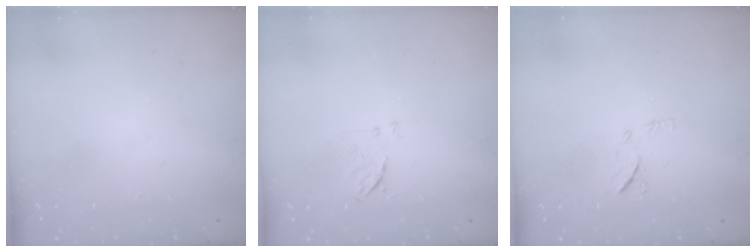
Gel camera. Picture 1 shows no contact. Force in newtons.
{"total": 5.8, "press": 5.7, "slide": 1.1}
{"total": 6.7, "press": 6.6, "slide": 1.0}